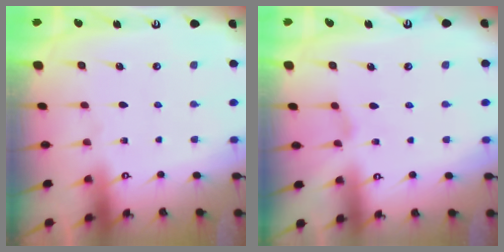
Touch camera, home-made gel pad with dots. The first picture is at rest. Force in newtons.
{"total": 0.8, "press": 0.7, "slide": 0.3}